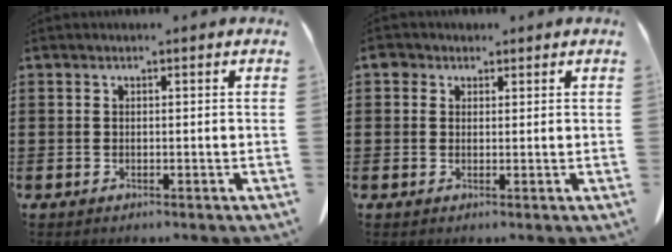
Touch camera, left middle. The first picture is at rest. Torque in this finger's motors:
{"motor_torque": [0.05, 0.00, 0.00, 0.01]}